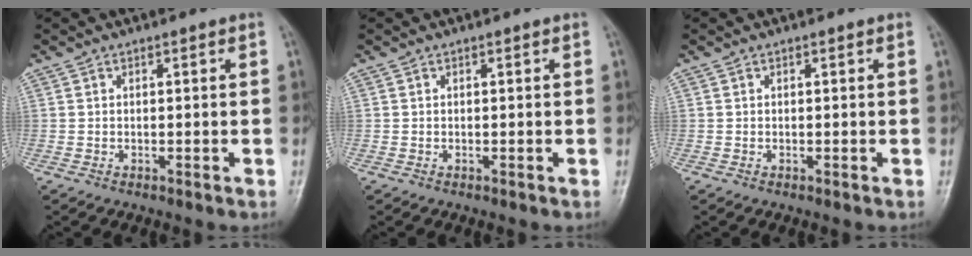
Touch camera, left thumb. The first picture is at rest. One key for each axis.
{"total": 0.0}
{"total": 0.0}